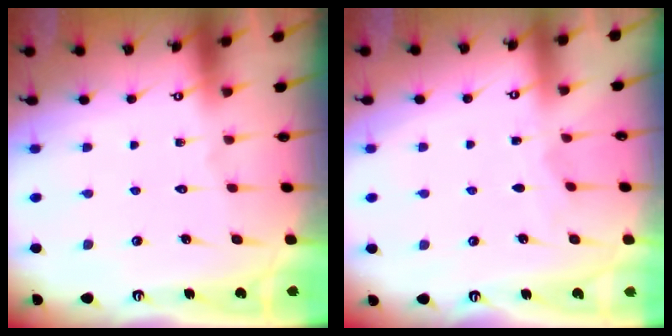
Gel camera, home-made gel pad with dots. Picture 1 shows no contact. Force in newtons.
{"total": 2.6, "press": 2.6, "slide": 0.4}